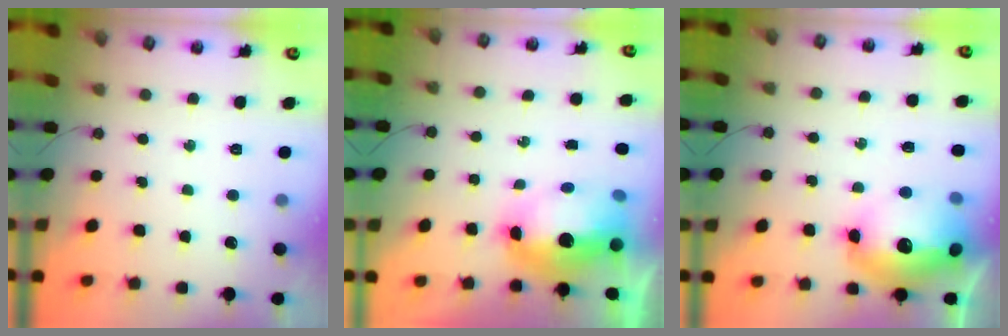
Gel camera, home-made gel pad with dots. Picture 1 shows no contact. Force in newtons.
{"total": 12.7, "press": 12.6, "slide": 1.4}
{"total": 20.6, "press": 20.5, "slide": 1.8}